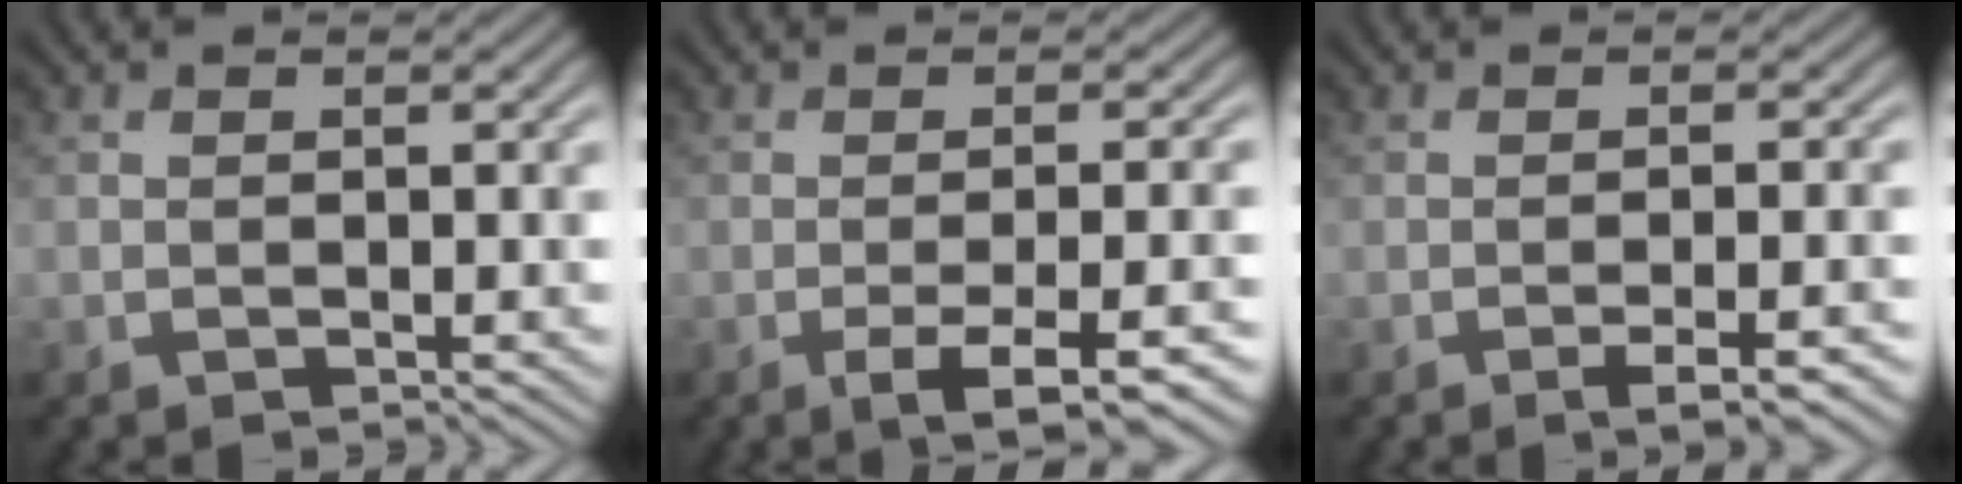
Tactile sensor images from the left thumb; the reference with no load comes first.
{"total": 6.6, "force": [-3.2, 1.3, 5.7], "torque": [-0.081, 0.005, -0.043]}
{"total": 4.2, "force": [-2.3, 0.6, 3.4], "torque": [-0.045, 0.011, -0.039]}